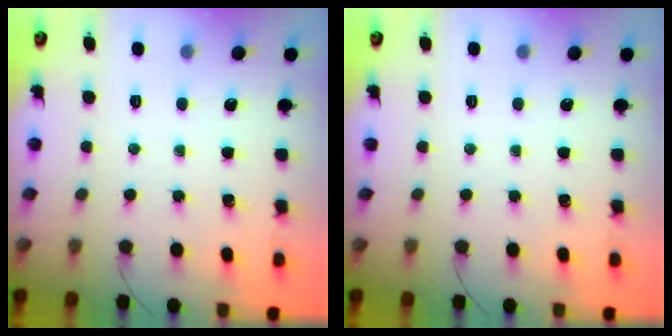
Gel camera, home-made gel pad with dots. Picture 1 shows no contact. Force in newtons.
{"total": 0.0}